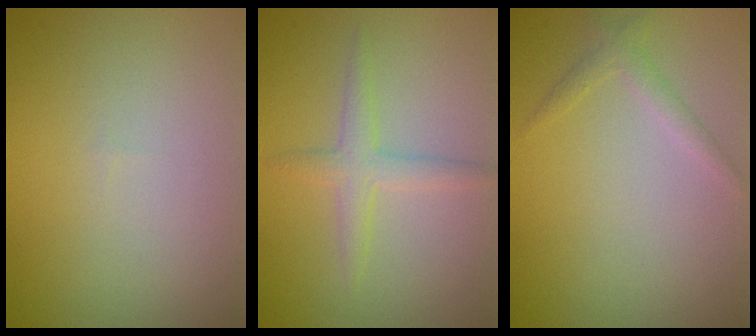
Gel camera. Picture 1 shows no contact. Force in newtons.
{"total": 2.0, "press": 2.0, "slide": 0.1}
{"total": 1.3, "press": 1.3, "slide": 0.1}